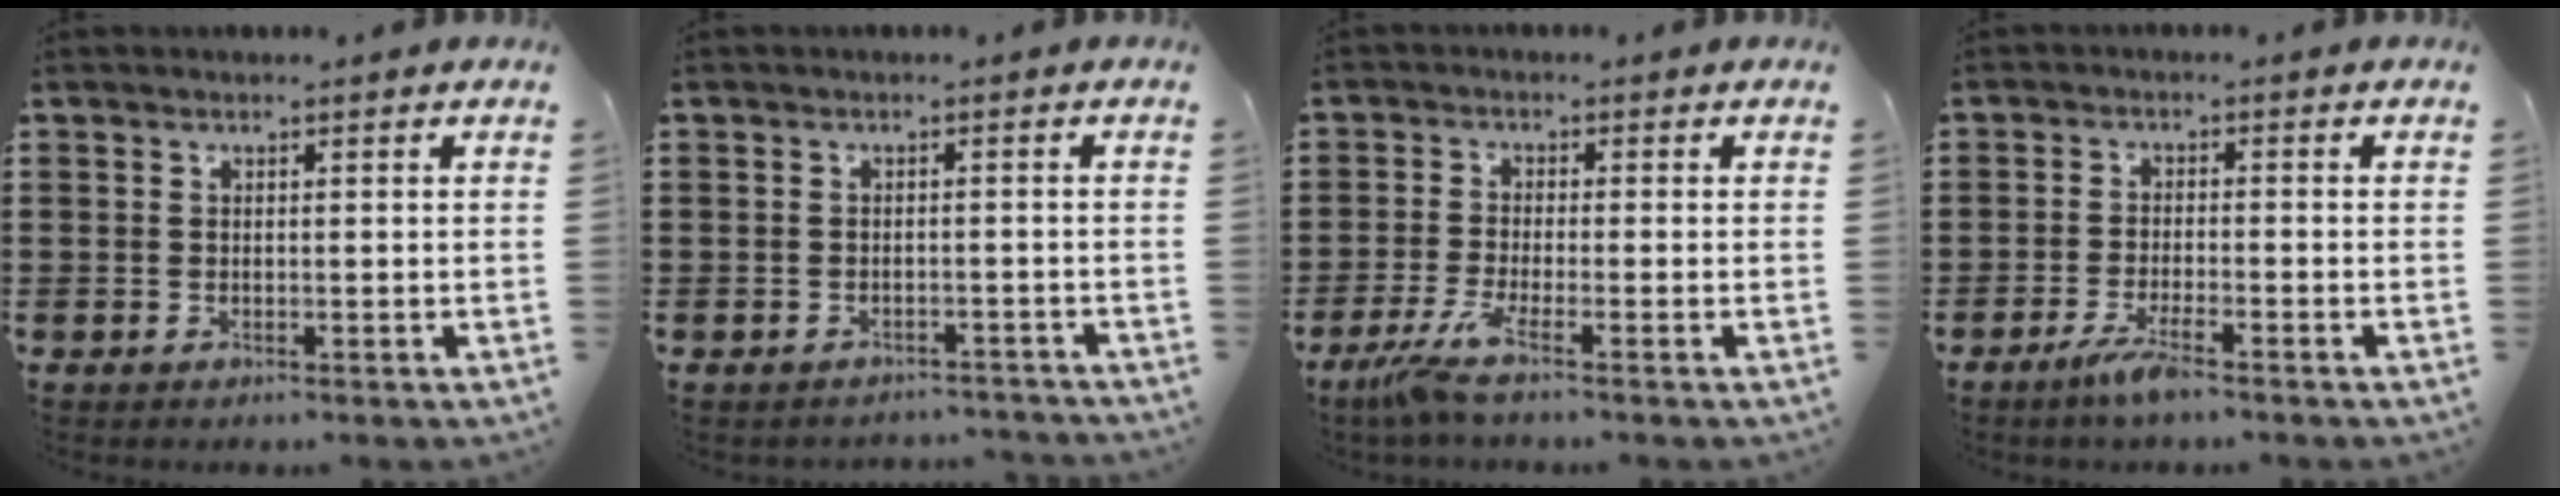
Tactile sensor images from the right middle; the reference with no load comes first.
{"total": 1.6, "force": [-1.5, 0.2, 0.1], "torque": [-0.008, 0.001, -0.033]}
{"total": 4.1, "force": [-2.7, -0.2, 3.1], "torque": [-0.080, -0.020, -0.057]}
{"total": 3.6, "force": [-2.5, 0.2, 2.7], "torque": [-0.057, -0.006, -0.046]}